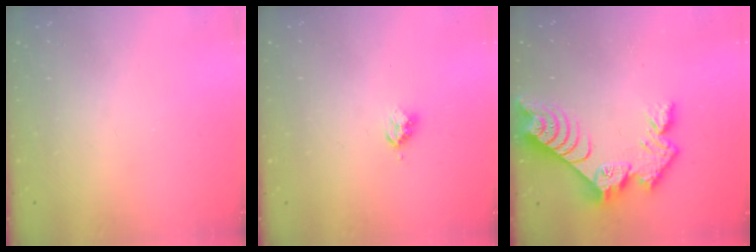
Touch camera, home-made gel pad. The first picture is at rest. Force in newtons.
{"total": 3.0, "press": 2.9, "slide": 0.4}
{"total": 11.2, "press": 11.2, "slide": 0.7}